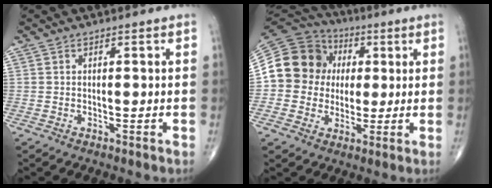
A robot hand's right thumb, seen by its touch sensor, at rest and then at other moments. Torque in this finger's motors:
{"motor_torque": [1.87, 1.89, 0.68, -0.54, 0.02]}